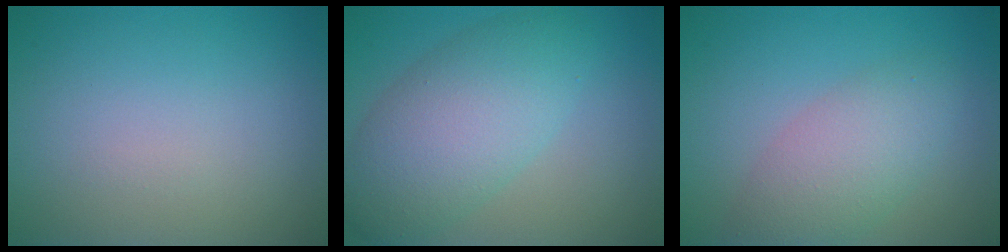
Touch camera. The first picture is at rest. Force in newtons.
{"total": 7.0, "press": 7.0, "slide": 0.3}
{"total": 4.4, "press": 4.4, "slide": 0.2}